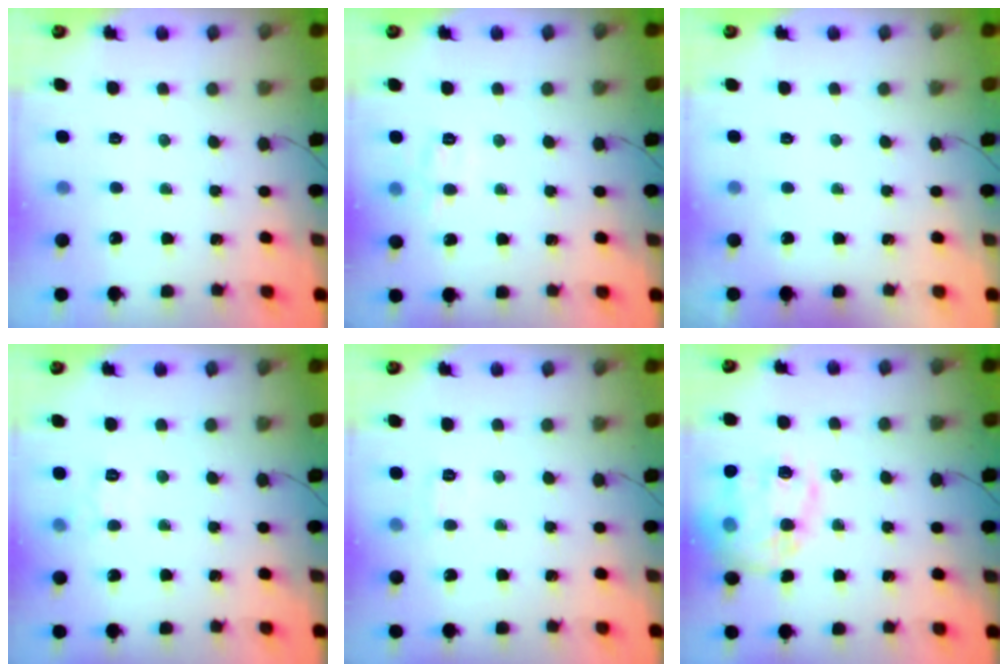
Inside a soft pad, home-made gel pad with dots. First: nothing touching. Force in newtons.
{"total": 8.2, "press": 8.0, "slide": 1.5}
{"total": 1.8, "press": 1.7, "slide": 0.3}
{"total": 4.8, "press": 4.5, "slide": 1.4}
{"total": 5.9, "press": 5.7, "slide": 1.6}
{"total": 19.1, "press": 19.0, "slide": 1.9}